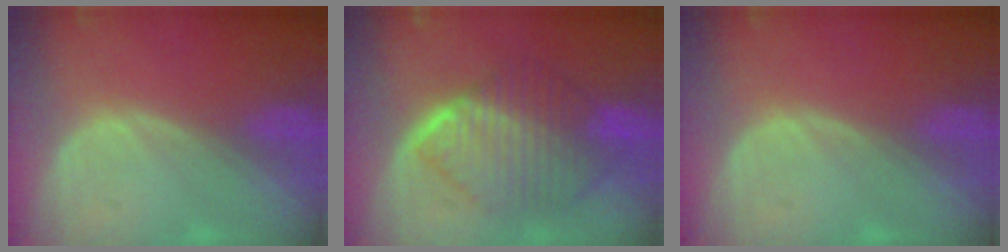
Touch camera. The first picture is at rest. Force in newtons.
{"total": 10.6, "press": 10.5, "slide": 0.9}
{"total": 0.0}